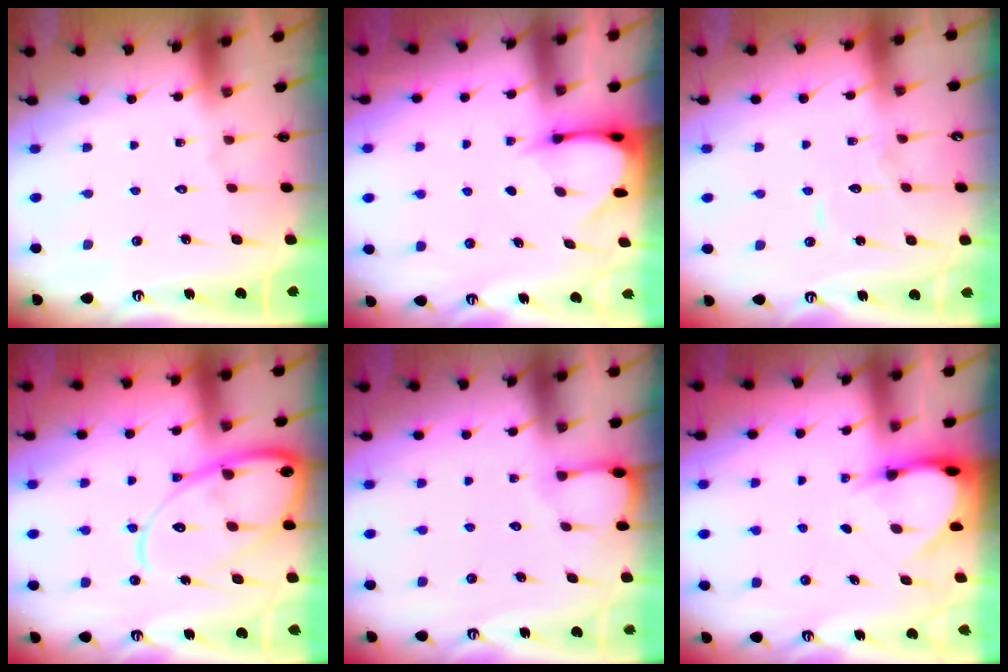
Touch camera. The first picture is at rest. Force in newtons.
{"total": 3.6, "press": 3.6, "slide": 0.3}
{"total": 8.4, "press": 8.4, "slide": 0.5}
{"total": 17.0, "press": 16.9, "slide": 1.8}
{"total": 2.0, "press": 2.0, "slide": 0.3}
{"total": 3.9, "press": 3.9, "slide": 0.5}